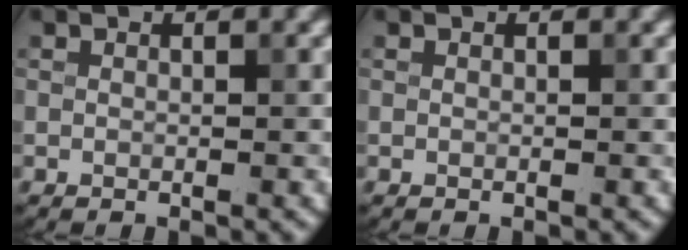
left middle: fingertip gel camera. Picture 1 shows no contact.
{"total": 0.0}